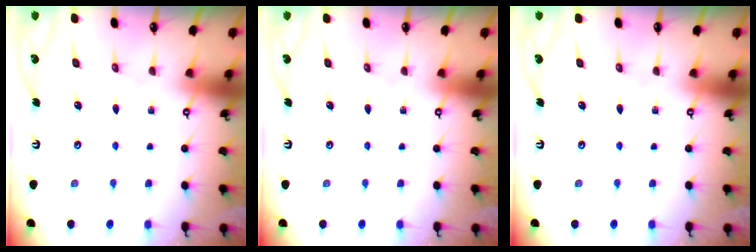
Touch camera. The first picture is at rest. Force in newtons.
{"total": 0.0}
{"total": 0.0}